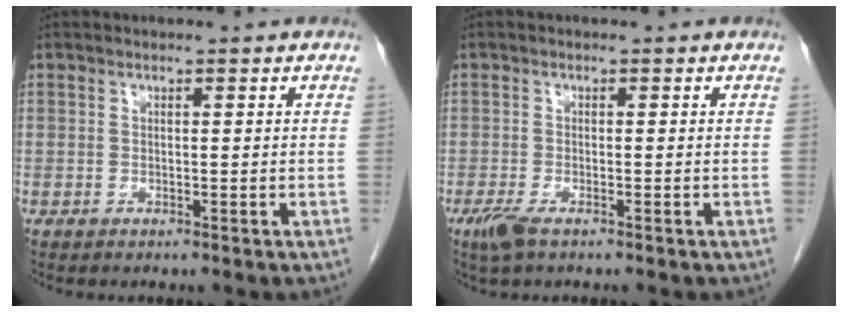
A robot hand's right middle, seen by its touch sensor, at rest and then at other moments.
{"total": 2.7, "force": [-1.7, 0.7, 2.0], "torque": [-0.047, -0.007, -0.034]}